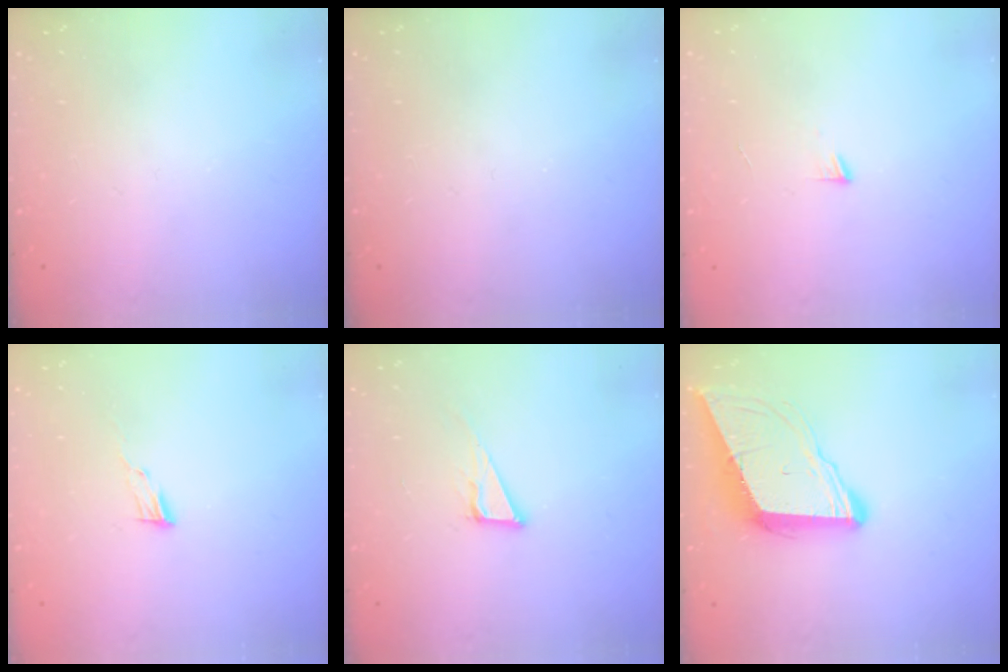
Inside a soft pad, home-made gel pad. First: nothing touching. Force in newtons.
{"total": 0.0}
{"total": 4.0, "press": 3.9, "slide": 0.4}
{"total": 4.8, "press": 4.7, "slide": 1.0}
{"total": 7.4, "press": 6.9, "slide": 2.6}
{"total": 10.5, "press": 9.9, "slide": 3.6}